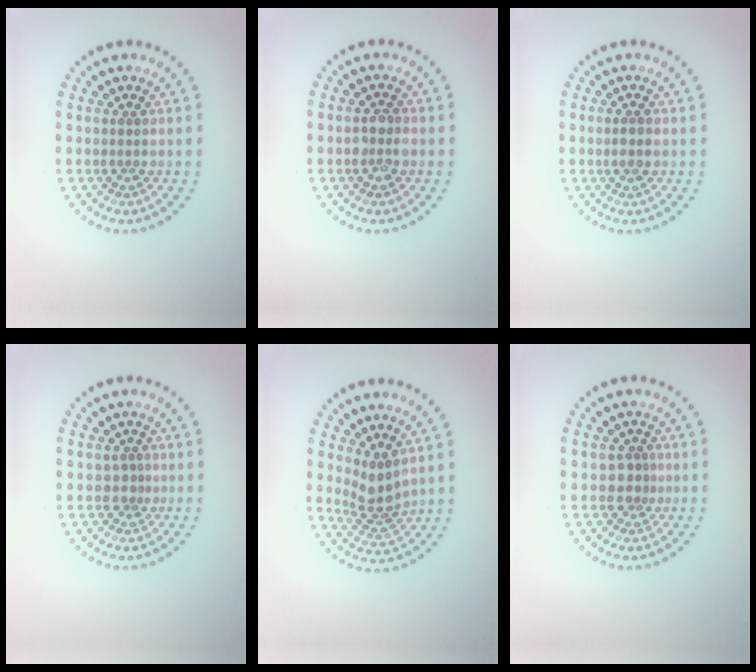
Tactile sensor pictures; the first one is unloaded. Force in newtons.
{"total": 2.0, "press": 1.9, "slide": 0.4}
{"total": 1.2, "press": 1.2, "slide": 0.2}
{"total": 0.9, "press": 0.6, "slide": 0.7}
{"total": 2.9, "press": 2.2, "slide": 1.8}
{"total": 1.5, "press": 1.0, "slide": 1.1}